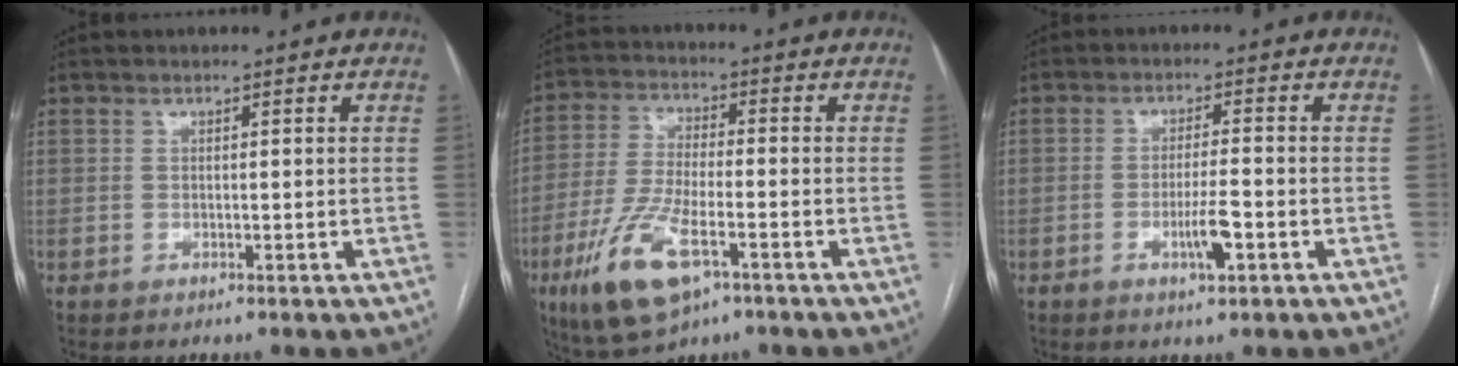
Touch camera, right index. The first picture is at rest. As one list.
[{"total": 12.0, "force": [-5.7, 3.8, 9.8], "torque": [-0.203, -0.019, -0.096]}, {"total": 4.6, "force": [-1.9, 0.5, 4.2], "torque": [-0.076, -0.004, -0.032]}]